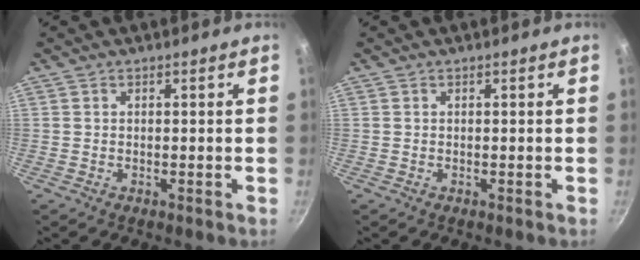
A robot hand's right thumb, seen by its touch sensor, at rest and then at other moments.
{"total": 0.0}